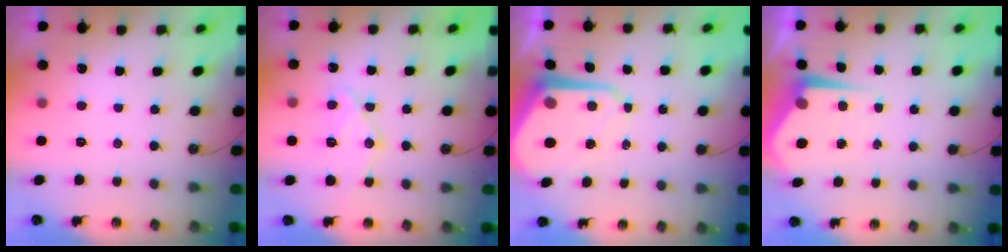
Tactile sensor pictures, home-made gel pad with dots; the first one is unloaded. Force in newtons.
{"total": 12.8, "press": 12.8, "slide": 1.4}
{"total": 10.8, "press": 10.7, "slide": 1.0}
{"total": 6.5, "press": 6.5, "slide": 0.5}